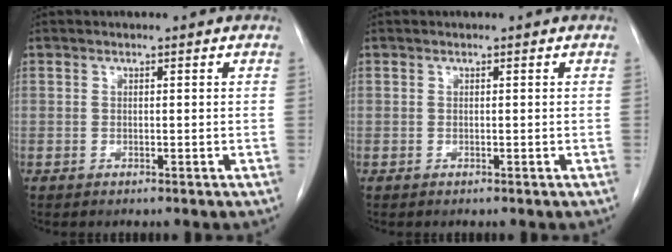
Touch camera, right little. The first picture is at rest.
{"total": 0.0}